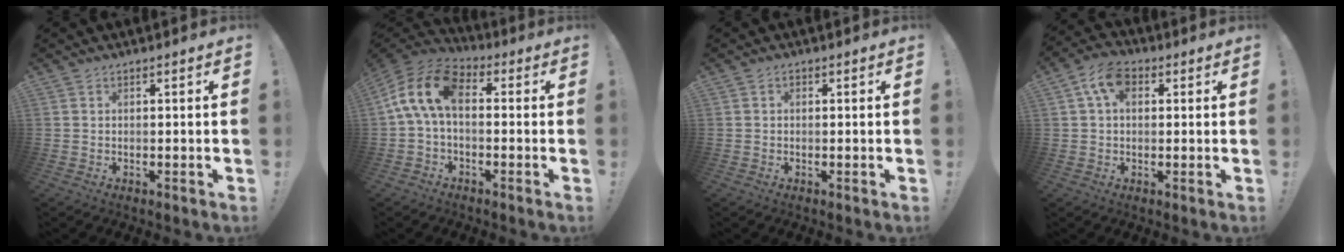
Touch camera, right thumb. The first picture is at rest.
{"total": 12.6, "force": [1.9, 6.6, 10.6], "torque": [-0.212, 0.014, 0.037]}
{"total": 0.6, "force": [-0.3, 0.5, 0.3], "torque": [-0.005, 0.003, -0.005]}
{"total": 7.8, "force": [2.7, 4.7, 5.6], "torque": [-0.095, 0.004, 0.053]}